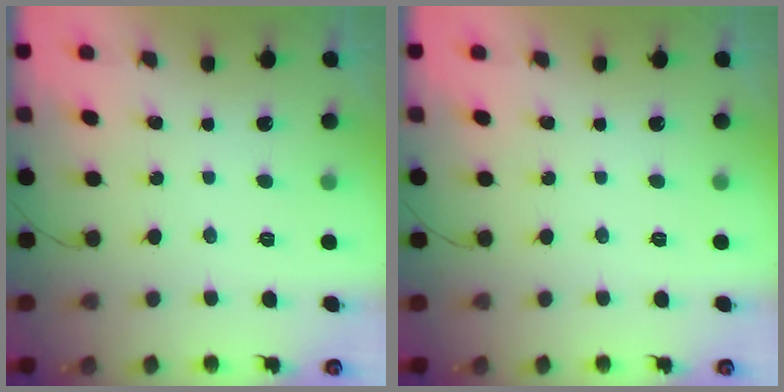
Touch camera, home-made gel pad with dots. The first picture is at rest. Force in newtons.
{"total": 0.0}